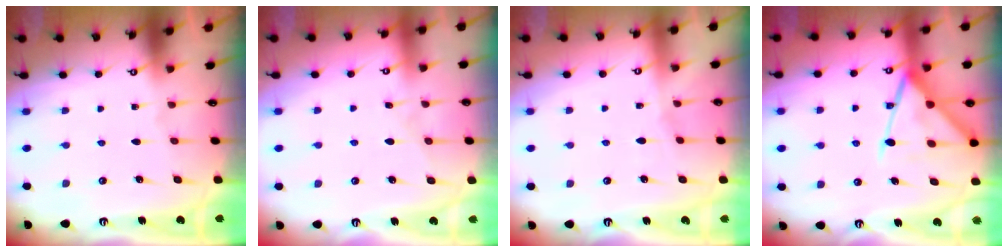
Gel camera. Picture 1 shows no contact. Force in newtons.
{"total": 4.5, "press": 4.5, "slide": 0.5}
{"total": 2.9, "press": 2.9, "slide": 0.5}
{"total": 14.9, "press": 14.9, "slide": 1.2}